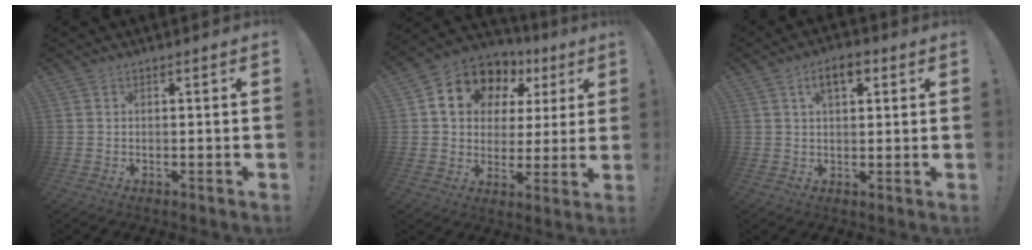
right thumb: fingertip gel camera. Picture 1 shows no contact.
{"total": 13.5, "force": [7.4, 9.7, 5.8], "torque": [-0.097, -0.042, 0.143]}
{"total": 6.2, "force": [2.6, 3.1, 4.7], "torque": [-0.065, 0.001, 0.042]}